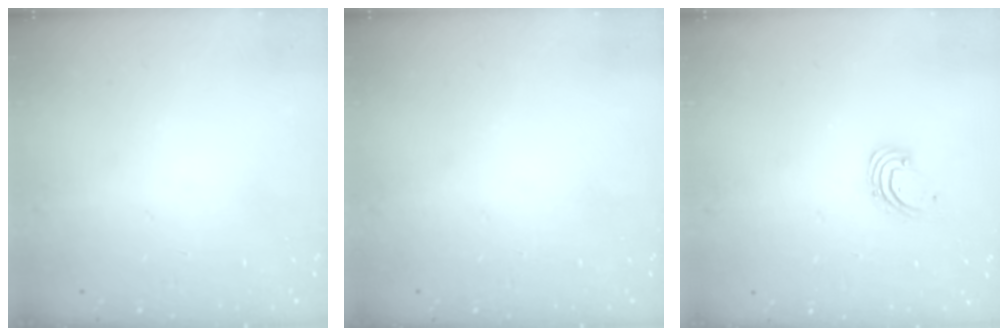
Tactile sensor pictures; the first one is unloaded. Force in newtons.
{"total": 0.0}
{"total": 1.6, "press": 1.6, "slide": 0.1}